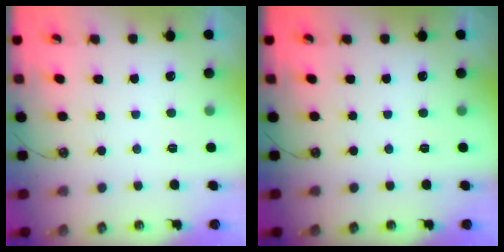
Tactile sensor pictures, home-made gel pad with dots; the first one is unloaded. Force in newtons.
{"total": 0.0}